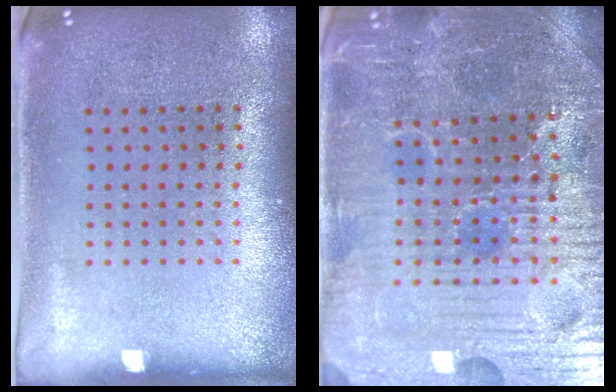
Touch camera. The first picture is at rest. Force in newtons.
{"total": 5.1, "press": 5.0, "slide": 1.1}